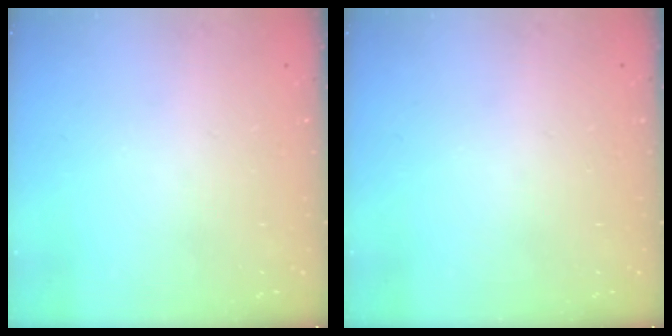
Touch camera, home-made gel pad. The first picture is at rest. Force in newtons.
{"total": 0.0}